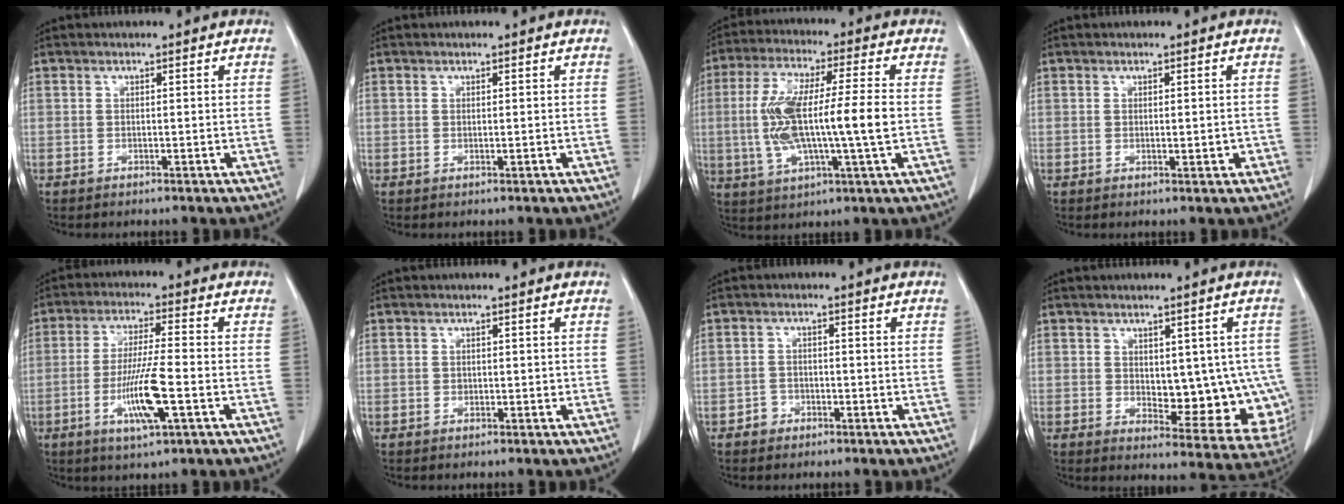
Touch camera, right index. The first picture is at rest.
{"total": 0.0}
{"total": 14.1, "force": [-0.7, 1.6, 14.0], "torque": [-0.283, 0.007, -0.013]}
{"total": 1.6, "force": [-0.3, 0.6, 1.5], "torque": [-0.024, -0.004, 0.001]}
{"total": 9.5, "force": [-3.0, 0.4, 9.0], "torque": [-0.174, -0.012, -0.057]}
{"total": 0.6, "force": [0.0, 0.5, 0.3], "torque": [-0.003, 0.001, -0.001]}
{"total": 2.0, "force": [-1.1, 1.6, 0.3], "torque": [-0.002, 0.008, -0.021]}
{"total": 11.8, "force": [-0.1, 5.9, 10.3], "torque": [-0.113, -0.003, 0.016]}